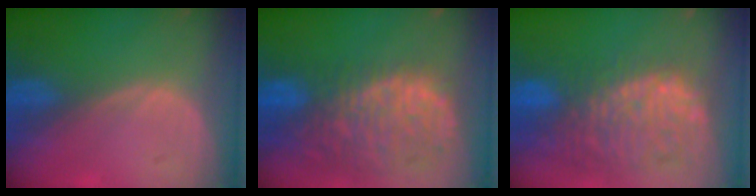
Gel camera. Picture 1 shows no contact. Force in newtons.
{"total": 13.6, "press": 11.0, "slide": 7.9}
{"total": 13.2, "press": 11.3, "slide": 6.9}